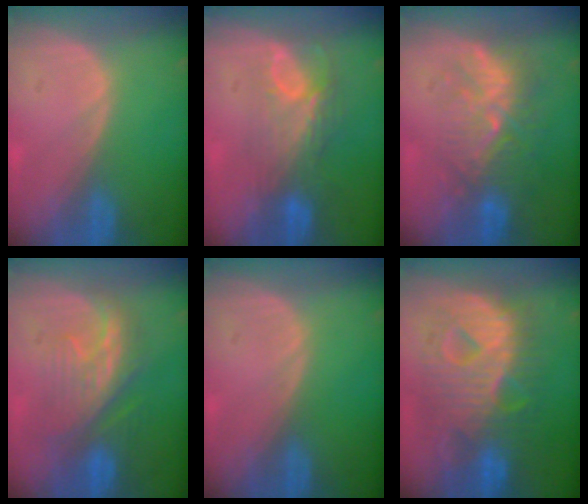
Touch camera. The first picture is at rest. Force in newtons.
{"total": 7.9, "press": 7.0, "slide": 3.7}
{"total": 9.1, "press": 8.4, "slide": 3.4}
{"total": 8.4, "press": 8.1, "slide": 1.9}
{"total": 0.0}
{"total": 12.7, "press": 12.7, "slide": 1.2}